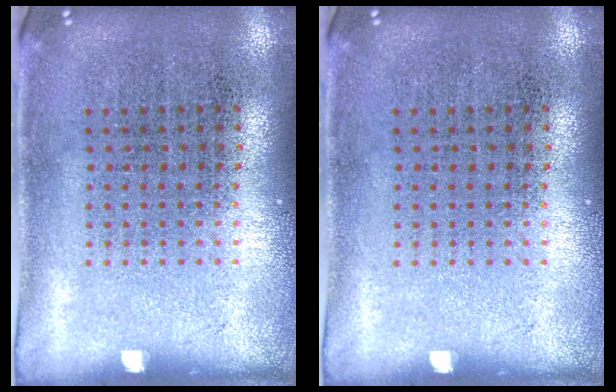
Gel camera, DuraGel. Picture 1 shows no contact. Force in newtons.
{"total": 0.0}